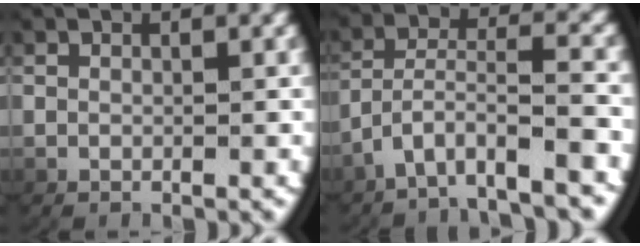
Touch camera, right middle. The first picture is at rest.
{"total": 4.5, "force": [-2.8, 1.3, 3.2], "torque": [-0.076, -0.015, -0.038]}